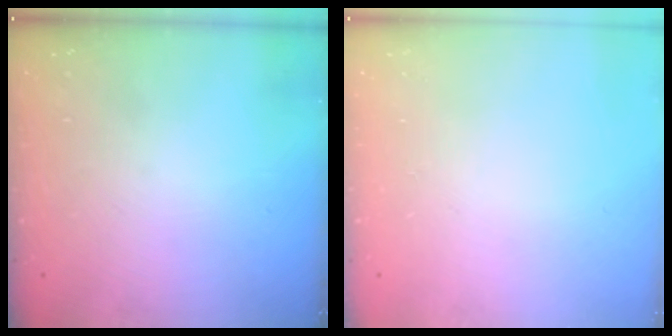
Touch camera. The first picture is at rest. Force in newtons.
{"total": 0.0}